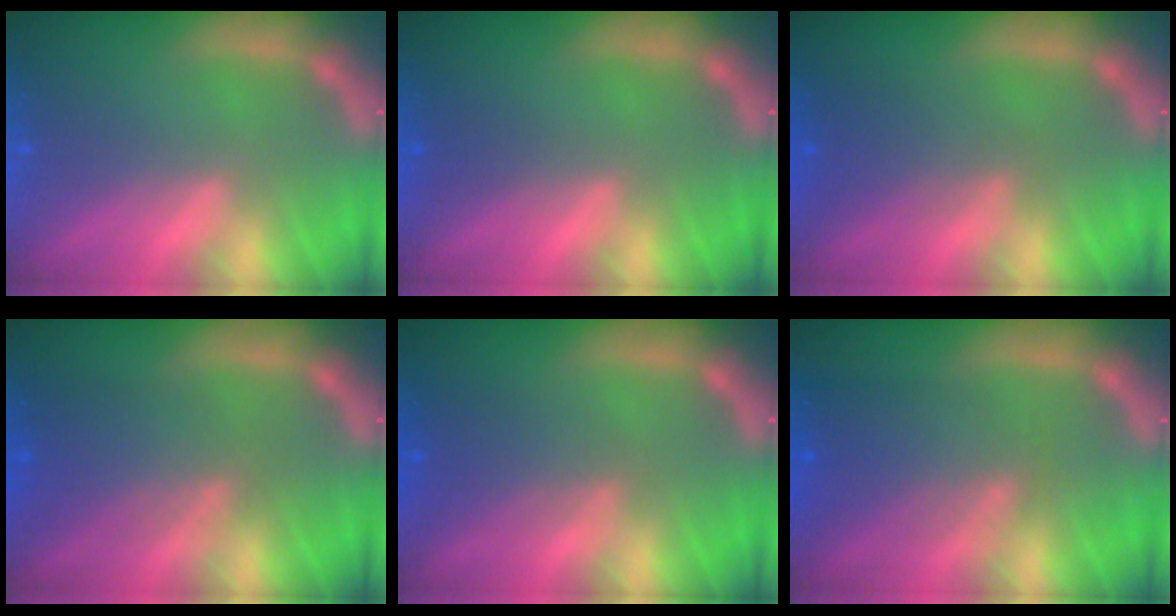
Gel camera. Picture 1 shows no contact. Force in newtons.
{"total": 1.0}
{"total": 3.0}
{"total": 5.5}
{"total": 3.5}
{"total": 5.6}